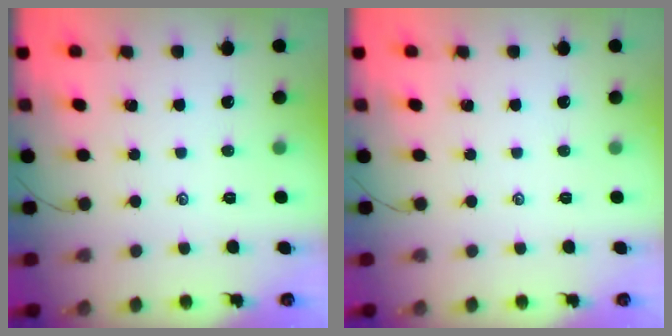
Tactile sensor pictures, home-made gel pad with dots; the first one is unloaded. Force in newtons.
{"total": 0.0}